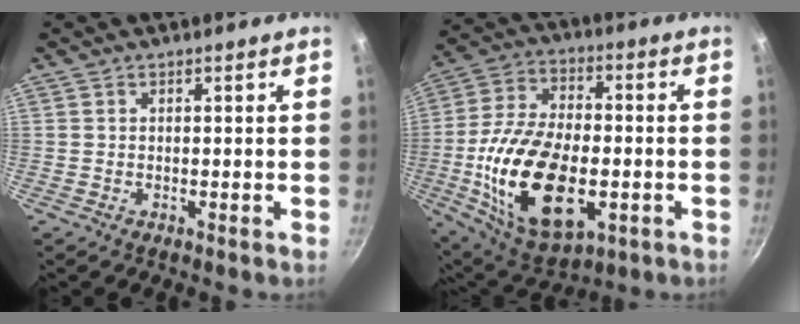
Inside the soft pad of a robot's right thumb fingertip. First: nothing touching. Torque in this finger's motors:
{"motor_torque": [-0.03, 1.87, 2.12, -0.64, 0.62]}